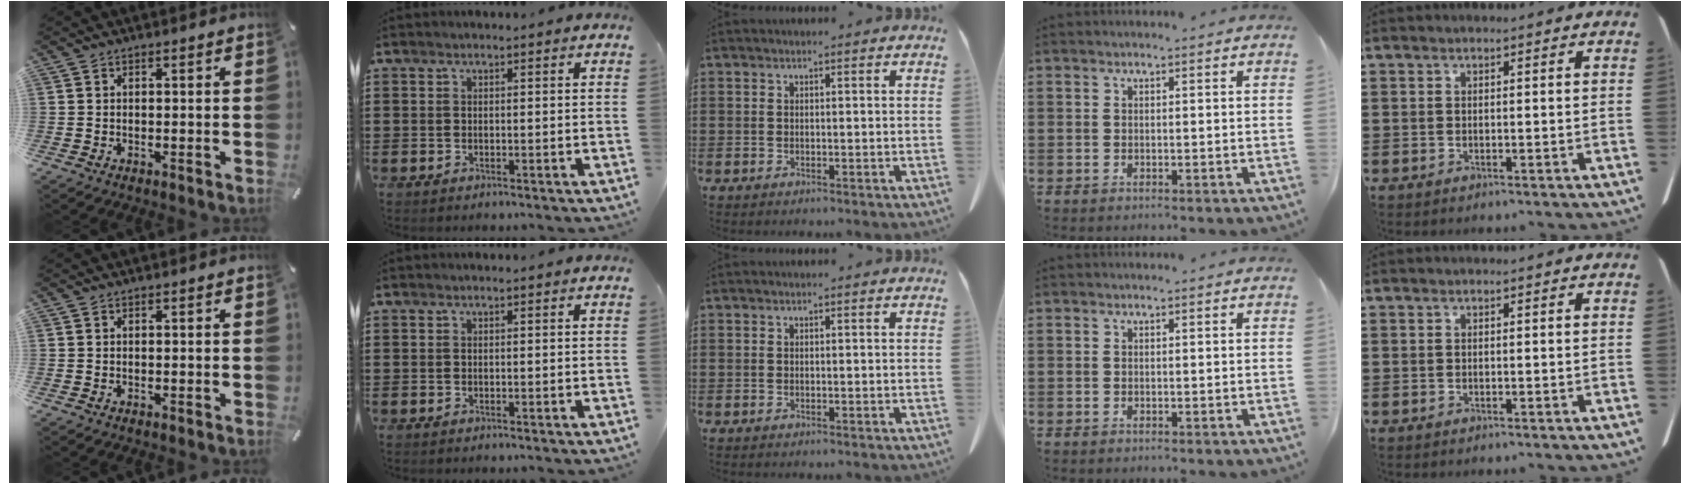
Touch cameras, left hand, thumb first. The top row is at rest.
{}